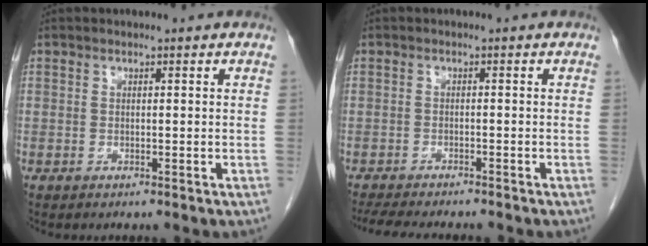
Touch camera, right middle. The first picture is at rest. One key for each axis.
{"total": 9.8, "fx": -8.7, "fy": 1.5, "fz": 4.2, "tx": -0.062, "ty": -0.013, "tz": -0.125}